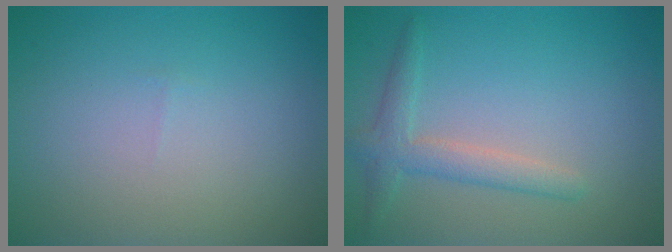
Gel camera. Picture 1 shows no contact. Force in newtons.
{"total": 2.6, "press": 2.6, "slide": 0.1}